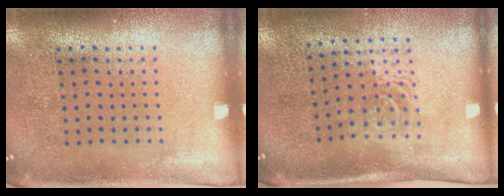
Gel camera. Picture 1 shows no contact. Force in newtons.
{"total": 1.7, "press": 1.3, "slide": 1.1}